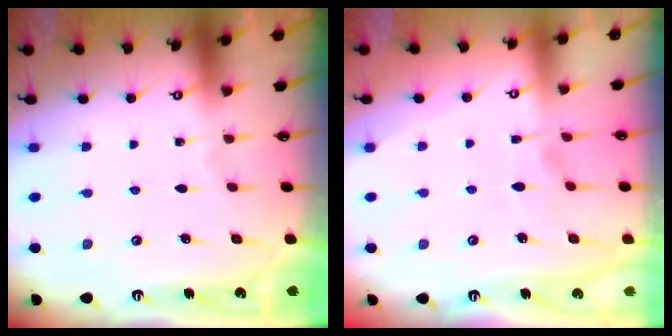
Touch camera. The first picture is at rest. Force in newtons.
{"total": 4.9, "press": 4.7, "slide": 1.3}